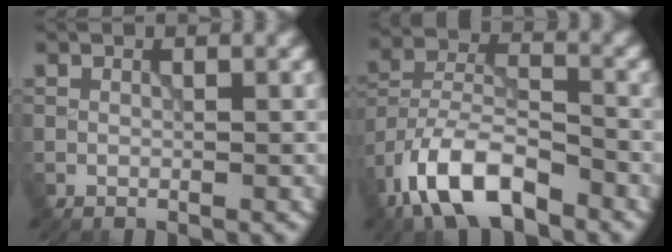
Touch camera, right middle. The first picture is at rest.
{"total": 9.0, "force": [-5.7, 3.8, 5.8], "torque": [-0.100, 0.005, -0.117]}